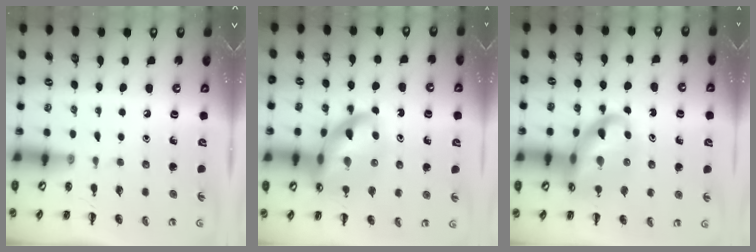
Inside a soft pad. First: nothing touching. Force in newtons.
{"total": 18.6, "press": 18.4, "slide": 2.8}
{"total": 18.6, "press": 18.1, "slide": 4.0}